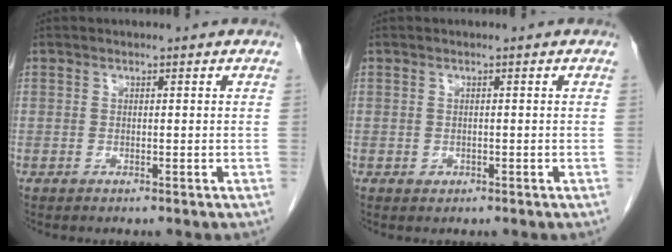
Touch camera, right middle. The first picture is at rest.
{"total": 0.7, "force": [-0.2, 0.6, 0.2], "torque": [-0.005, 0.001, -0.001]}